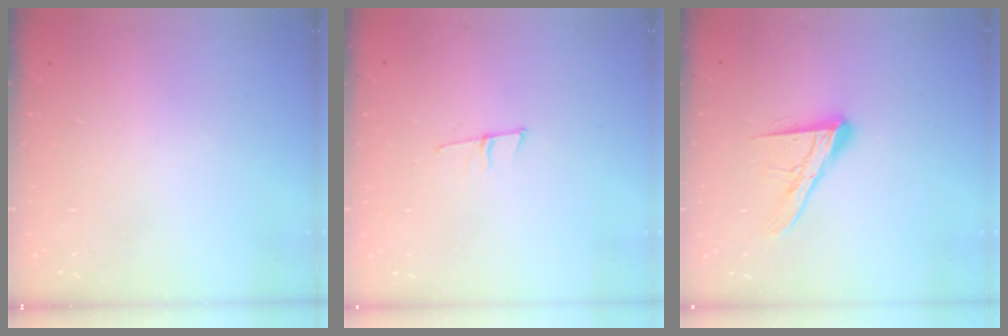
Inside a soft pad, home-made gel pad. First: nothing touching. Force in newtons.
{"total": 6.3, "press": 5.6, "slide": 2.9}
{"total": 14.2, "press": 14.1, "slide": 1.1}